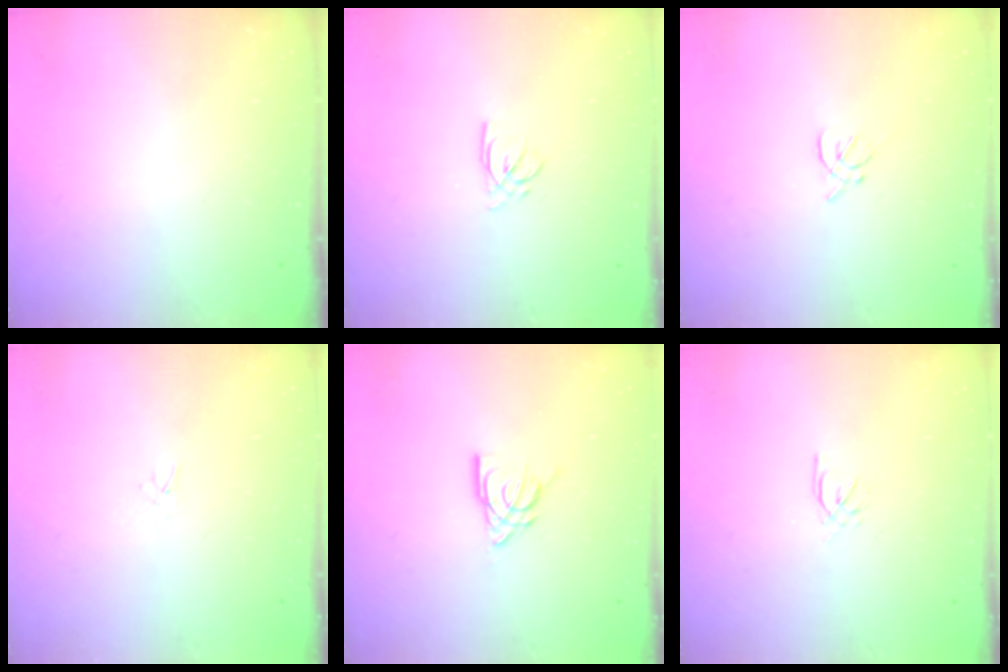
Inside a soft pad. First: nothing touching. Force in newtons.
{"total": 2.2, "press": 2.2, "slide": 0.3}
{"total": 1.6, "press": 1.5, "slide": 0.5}
{"total": 1.6, "press": 1.6, "slide": 0.2}
{"total": 9.2, "press": 9.1, "slide": 0.8}
{"total": 0.5, "press": 0.3, "slide": 0.4}